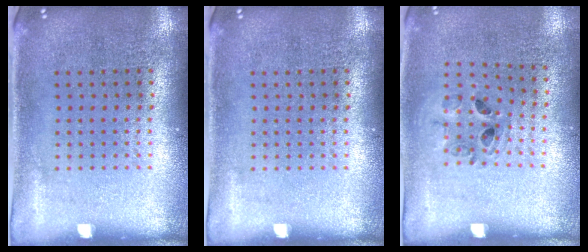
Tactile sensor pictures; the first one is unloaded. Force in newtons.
{"total": 0.0}
{"total": 0.9, "press": 0.8, "slide": 0.3}